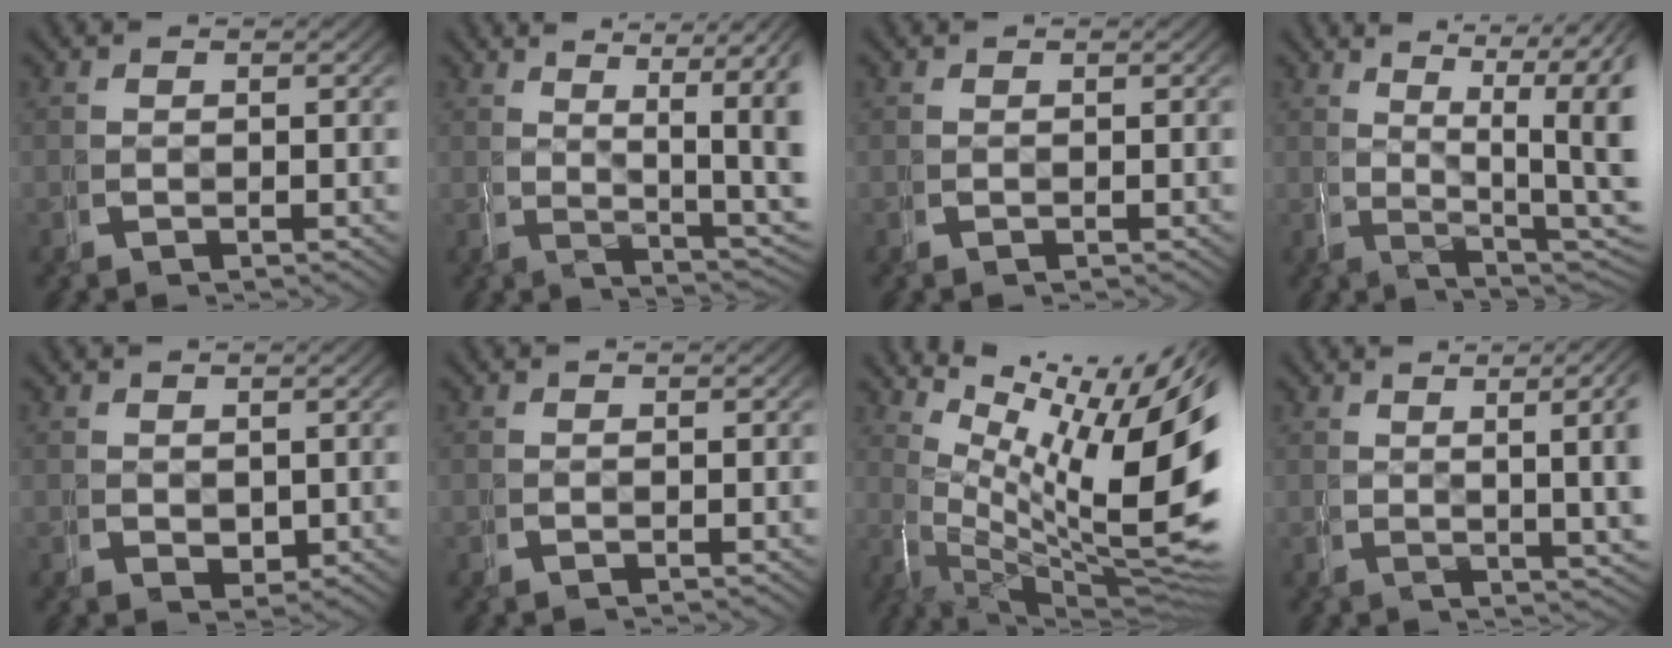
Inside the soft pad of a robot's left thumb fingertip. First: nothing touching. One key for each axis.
{"total": 9.1, "fx": 1.9, "fy": 4.9, "fz": 7.4, "tx": -0.099, "ty": -0.011, "tz": 0.029}
{"total": 0.0}
{"total": 8.2, "fx": 1.2, "fy": 4.7, "fz": 6.6, "tx": -0.076, "ty": -0.005, "tz": 0.015}
{"total": 1.3, "fx": 0.4, "fy": 1.0, "fz": 0.7, "tx": -0.008, "ty": -0.005, "tz": 0.014}
{"total": 0.0}
{"total": 17.4, "fx": 1.8, "fy": 10.1, "fz": 14.1, "tx": -0.222, "ty": -0.047, "tz": 0.051}
{"total": 7.7, "fx": 1.7, "fy": 3.4, "fz": 6.7, "tx": -0.079, "ty": 0.007, "tz": 0.027}